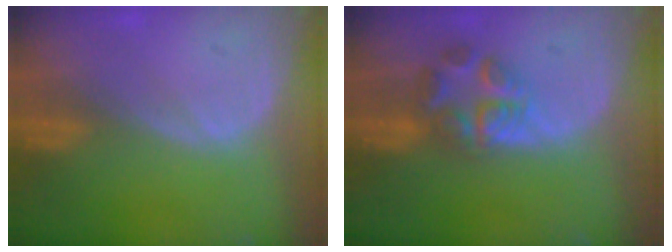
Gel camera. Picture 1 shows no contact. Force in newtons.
{"total": 5.6, "press": 5.5, "slide": 1.0}